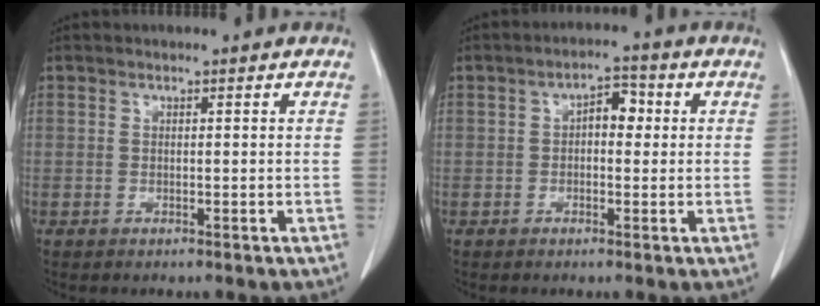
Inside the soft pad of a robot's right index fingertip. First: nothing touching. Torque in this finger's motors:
{"motor_torque": [0.35, -0.03, 0.07, 0.04]}